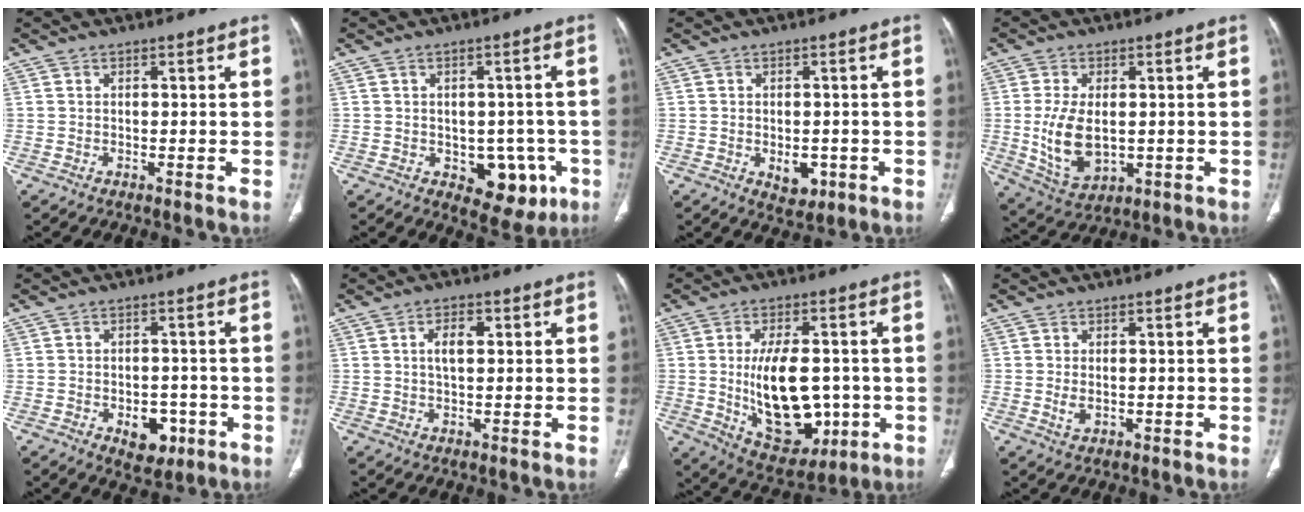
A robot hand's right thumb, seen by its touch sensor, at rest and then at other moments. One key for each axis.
{"total": 9.4, "fx": -2.9, "fy": 6.3, "fz": 6.3, "tx": -0.036, "ty": 0.012, "tz": -0.025}
{"total": 4.5, "fx": -1.3, "fy": 3.0, "fz": 3.1, "tx": -0.025, "ty": 0.002, "tz": -0.007}
{"total": 10.4, "fx": -0.4, "fy": 6.1, "fz": 8.3, "tx": -0.155, "ty": -0.010, "tz": 0.009}
{"total": 6.6, "fx": -2.6, "fy": 4.4, "fz": 4.2, "tx": -0.029, "ty": 0.014, "tz": -0.026}
{"total": 4.3, "fx": 1.1, "fy": 2.1, "fz": 3.6, "tx": -0.064, "ty": 0.004, "tz": 0.019}
{"total": 17.3, "fx": -1.6, "fy": 9.9, "fz": 14.1, "tx": -0.199, "ty": -0.003, "tz": 0.002}
{"total": 2.1, "fx": -0.1, "fy": 1.3, "fz": 1.6, "tx": -0.033, "ty": -0.005, "tz": 0.002}